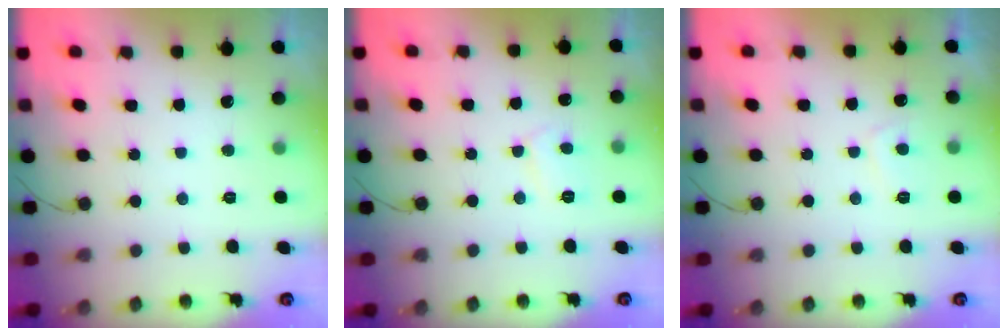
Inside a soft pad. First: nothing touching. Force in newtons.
{"total": 5.3, "press": 5.3, "slide": 0.4}
{"total": 2.8, "press": 2.7, "slide": 0.9}